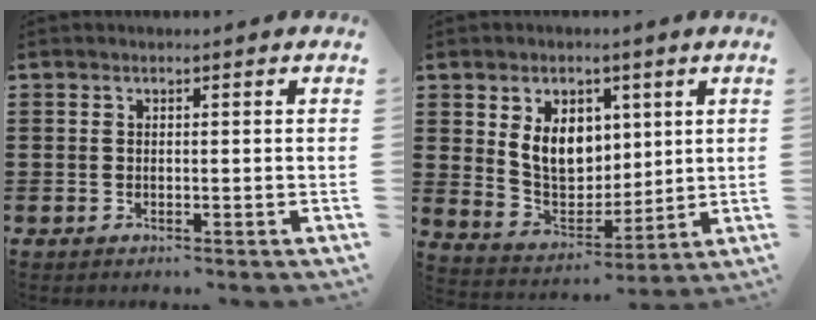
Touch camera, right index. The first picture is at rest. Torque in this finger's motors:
{"motor_torque": [1.38, 0.75, 0.41, 0.19]}